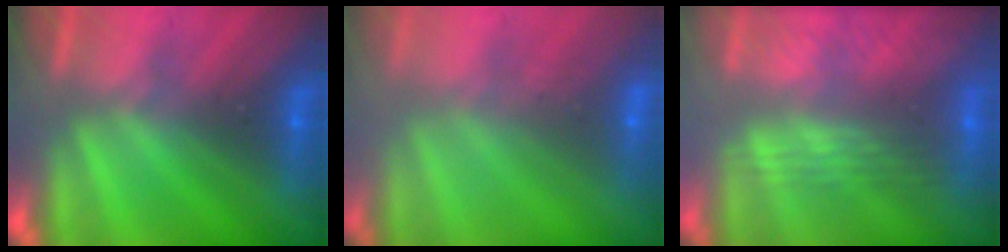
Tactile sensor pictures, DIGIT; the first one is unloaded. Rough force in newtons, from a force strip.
{"total": 2.5}
{"total": 2.8}